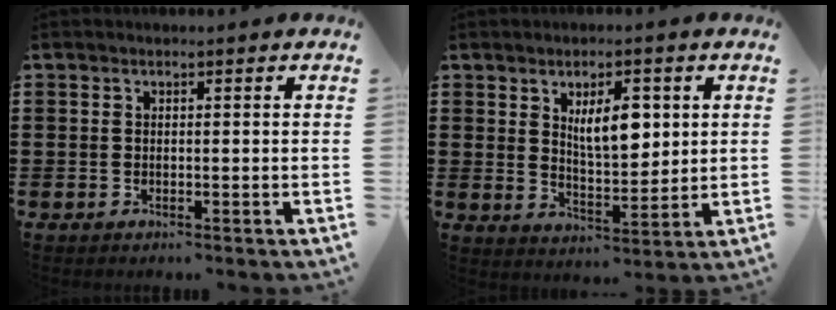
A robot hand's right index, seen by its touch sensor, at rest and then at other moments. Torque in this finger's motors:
{"motor_torque": [0.27, -0.16, 0.35, 0.10]}